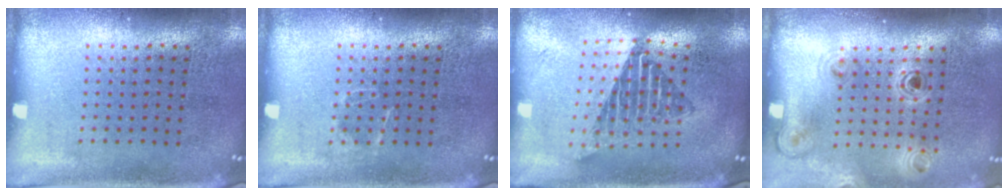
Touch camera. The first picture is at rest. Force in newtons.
{"total": 0.6, "press": 0.6, "slide": 0.2}
{"total": 1.6, "press": 1.3, "slide": 0.9}
{"total": 1.0, "press": 1.0, "slide": 0.1}